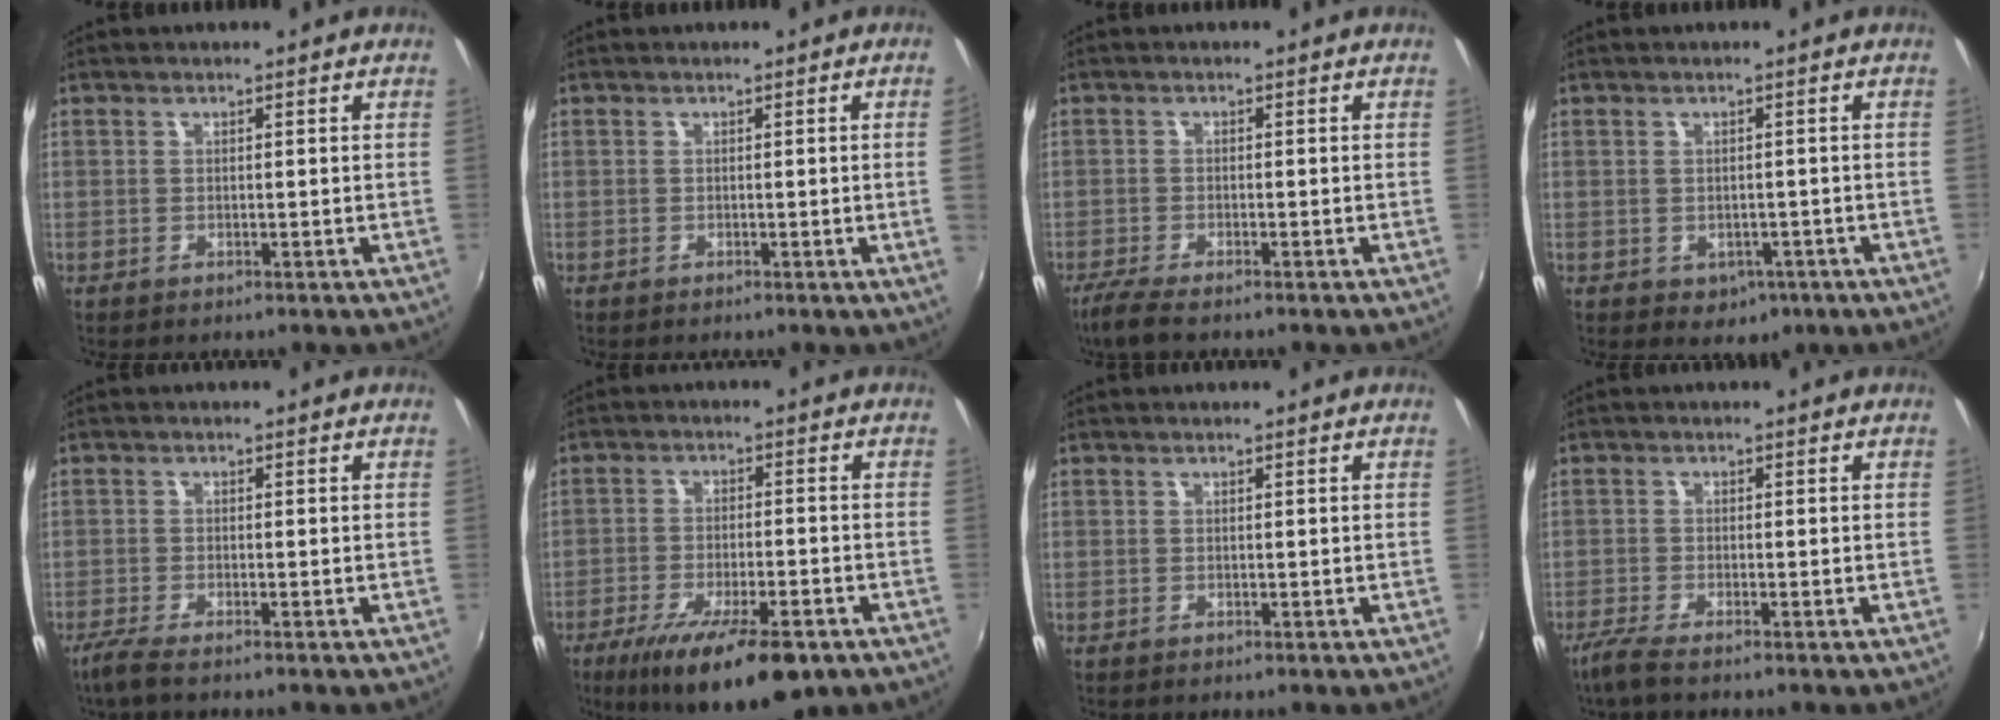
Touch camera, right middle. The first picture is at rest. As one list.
[{"total": 1.9, "force": [0.1, -1.2, 1.5], "torque": [-0.013, -0.013, 0.003]}, {"total": 4.4, "force": [-3.5, 0.6, 2.6], "torque": [-0.072, -0.016, -0.069]}, {"total": 3.7, "force": [-1.3, 3.0, 1.6], "torque": [-0.032, -0.003, -0.008]}, {"total": 2.8, "force": [-2.2, 0.0, 1.7], "torque": [-0.049, -0.009, -0.048]}, {"total": 16.2, "force": [-10.2, 4.7, 11.6], "torque": [-0.213, -0.040, -0.158]}, {"total": 0.0}, {"total": 3.1, "force": [-2.5, 0.0, 1.9], "torque": [-0.054, -0.009, -0.053]}]